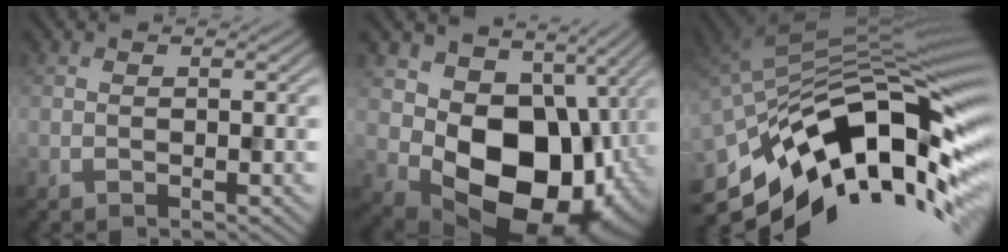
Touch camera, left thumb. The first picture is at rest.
{"total": 15.3, "force": [0.0, 11.7, 10.0], "torque": [-0.152, -0.048, 0.015]}
{"total": 15.1, "force": [-7.0, 5.7, 12.0], "torque": [-0.213, 0.002, -0.135]}